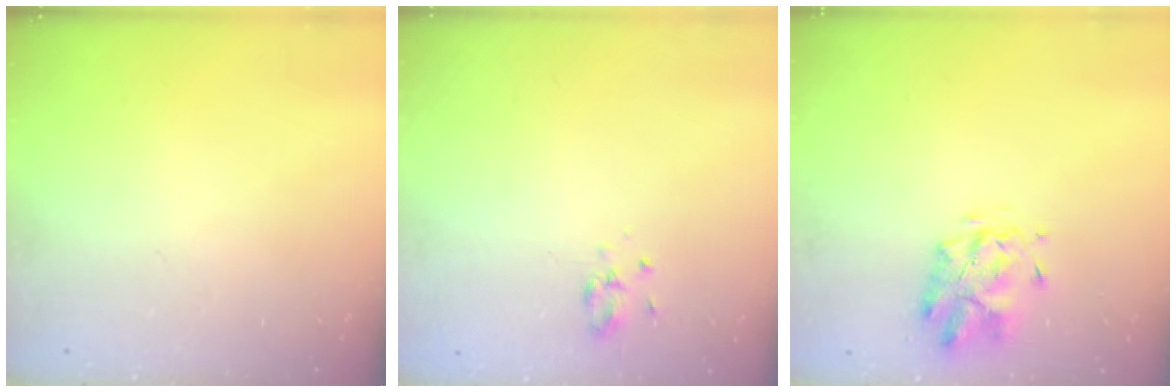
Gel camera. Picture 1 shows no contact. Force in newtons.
{"total": 3.1, "press": 3.1, "slide": 0.6}
{"total": 2.8, "press": 2.4, "slide": 1.4}